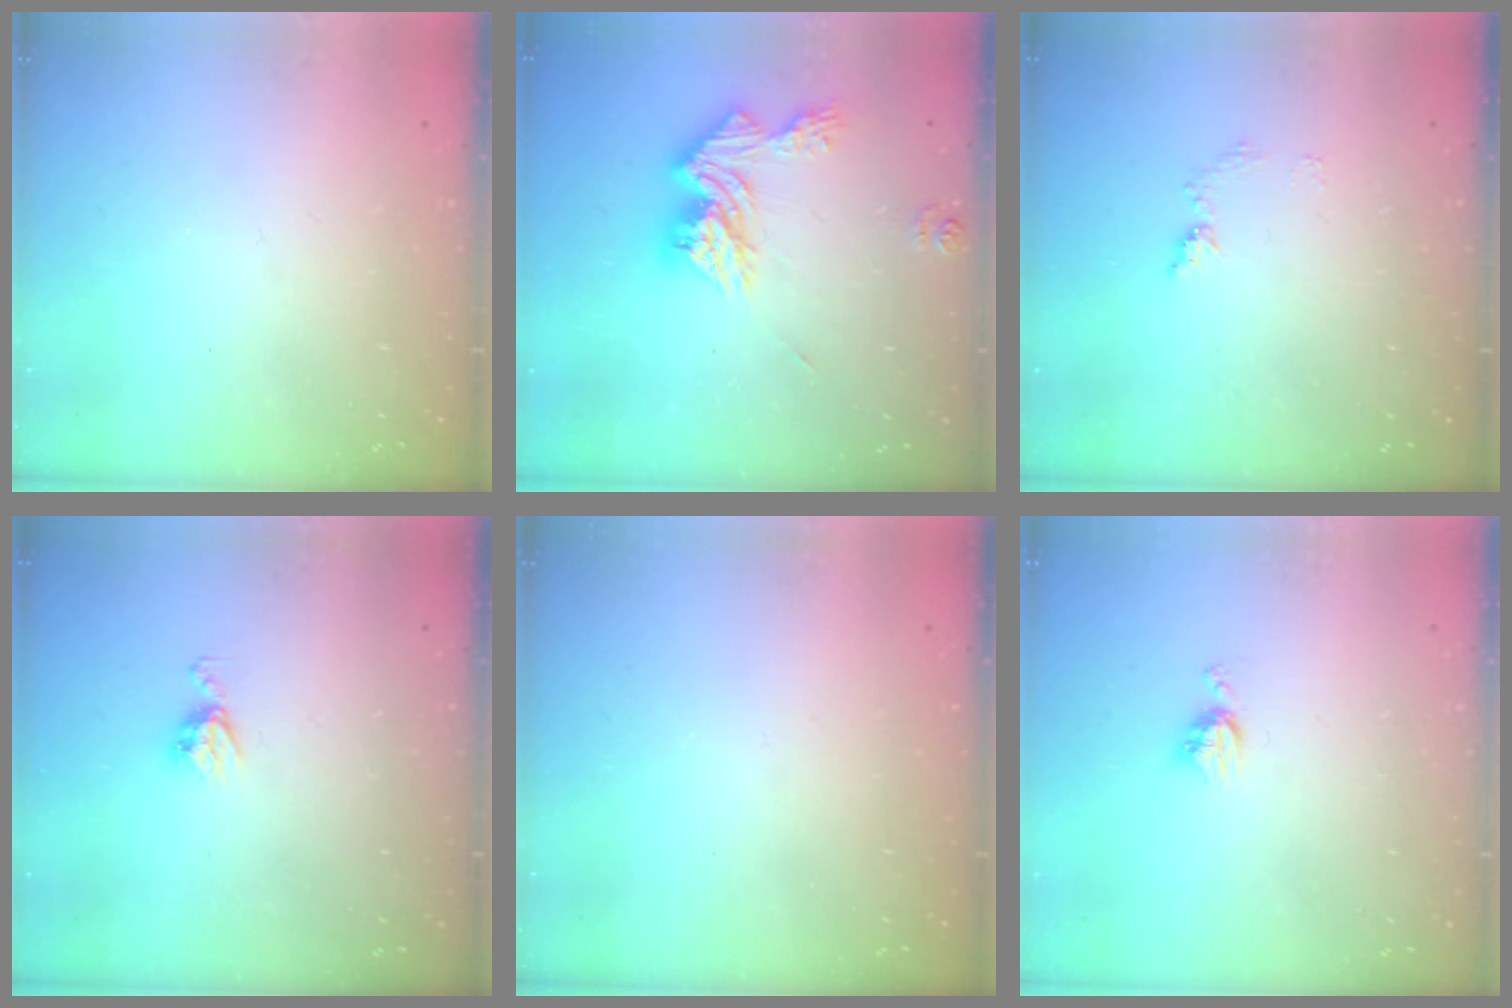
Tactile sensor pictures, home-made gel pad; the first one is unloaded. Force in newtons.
{"total": 14.7, "press": 14.7, "slide": 1.2}
{"total": 6.4, "press": 6.4, "slide": 0.7}
{"total": 5.6, "press": 5.6, "slide": 0.5}
{"total": 0.0}
{"total": 4.6, "press": 4.6, "slide": 0.4}